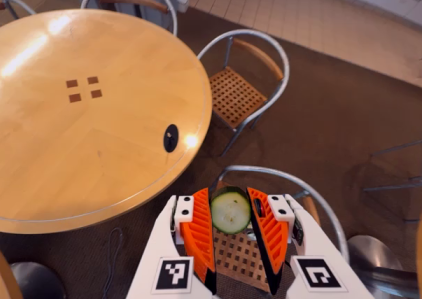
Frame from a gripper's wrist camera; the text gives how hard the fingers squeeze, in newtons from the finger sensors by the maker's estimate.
{"total": 8.6, "left": 8.5, "right": 8.7}